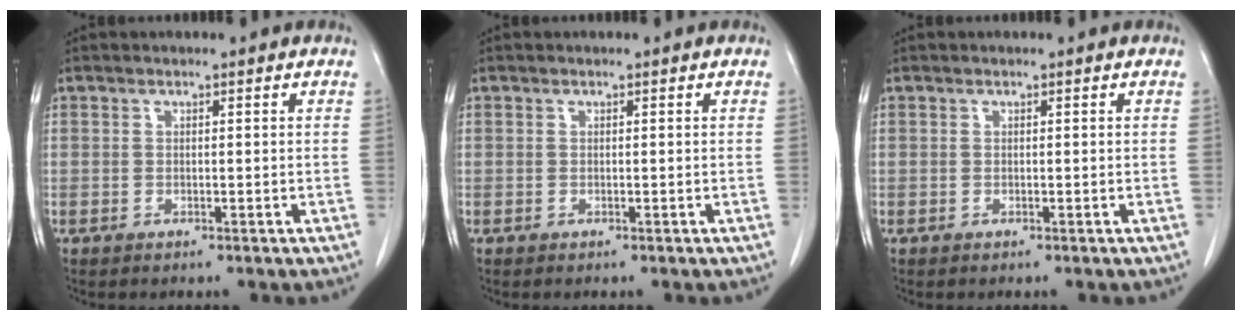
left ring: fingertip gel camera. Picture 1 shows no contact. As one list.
[{"total": 0.0}, {"total": 0.0}]